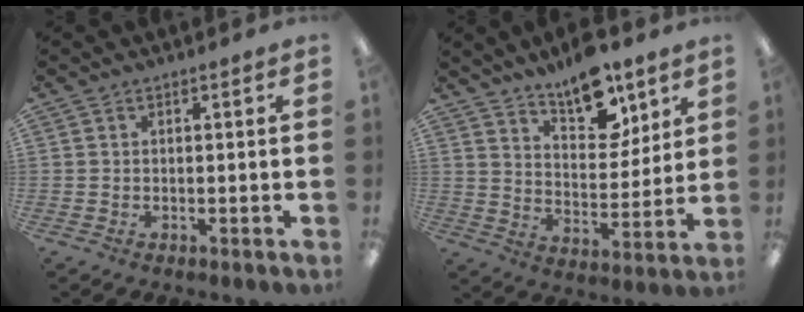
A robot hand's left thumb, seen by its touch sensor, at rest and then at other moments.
{"total": 12.6, "force": [9.7, 5.4, 5.8], "torque": [-0.079, -0.059, 0.172]}